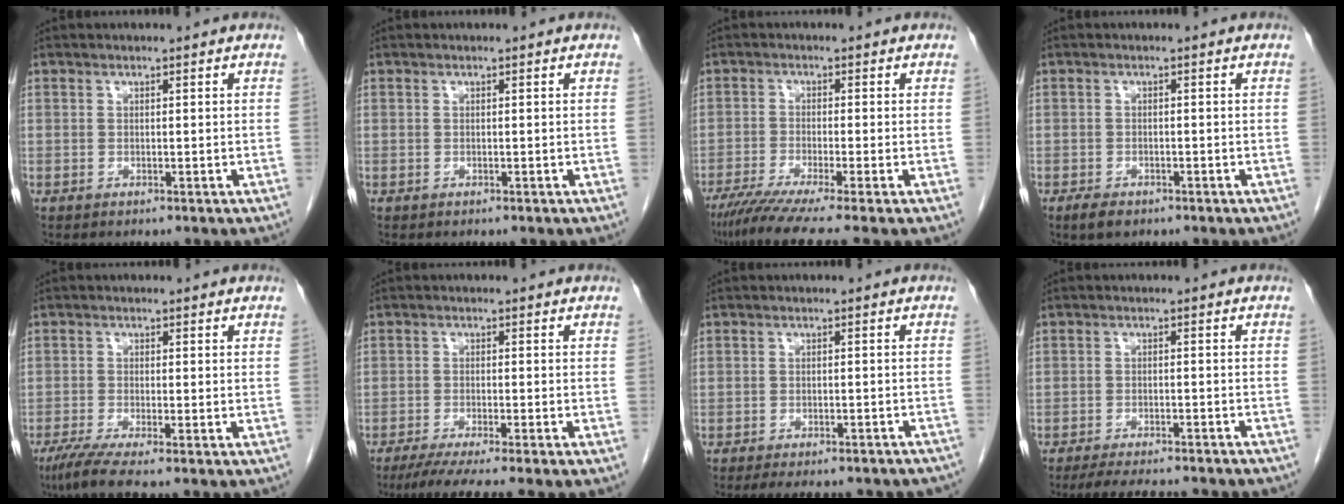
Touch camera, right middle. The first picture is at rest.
{"total": 0.0}
{"total": 9.4, "force": [-7.3, -1.2, 5.7], "torque": [-0.081, -0.030, -0.118]}
{"total": 2.3, "force": [-1.6, 1.1, 1.2], "torque": [-0.027, -0.001, -0.020]}
{"total": 4.8, "force": [-3.5, -0.4, 3.3], "torque": [-0.062, -0.016, -0.068]}
{"total": 8.3, "force": [-6.6, -0.9, 4.9], "torque": [-0.060, -0.021, -0.102]}
{"total": 15.1, "force": [-13.4, 3.6, 5.8], "torque": [-0.091, 0.001, -0.151]}
{"total": 12.8, "force": [-11.4, 2.0, 5.6], "torque": [-0.078, -0.012, -0.147]}